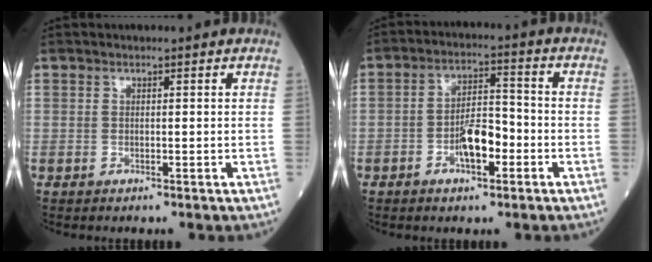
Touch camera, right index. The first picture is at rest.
{"total": 6.6, "force": [-2.5, 2.3, 5.7], "torque": [-0.105, 0.011, -0.043]}